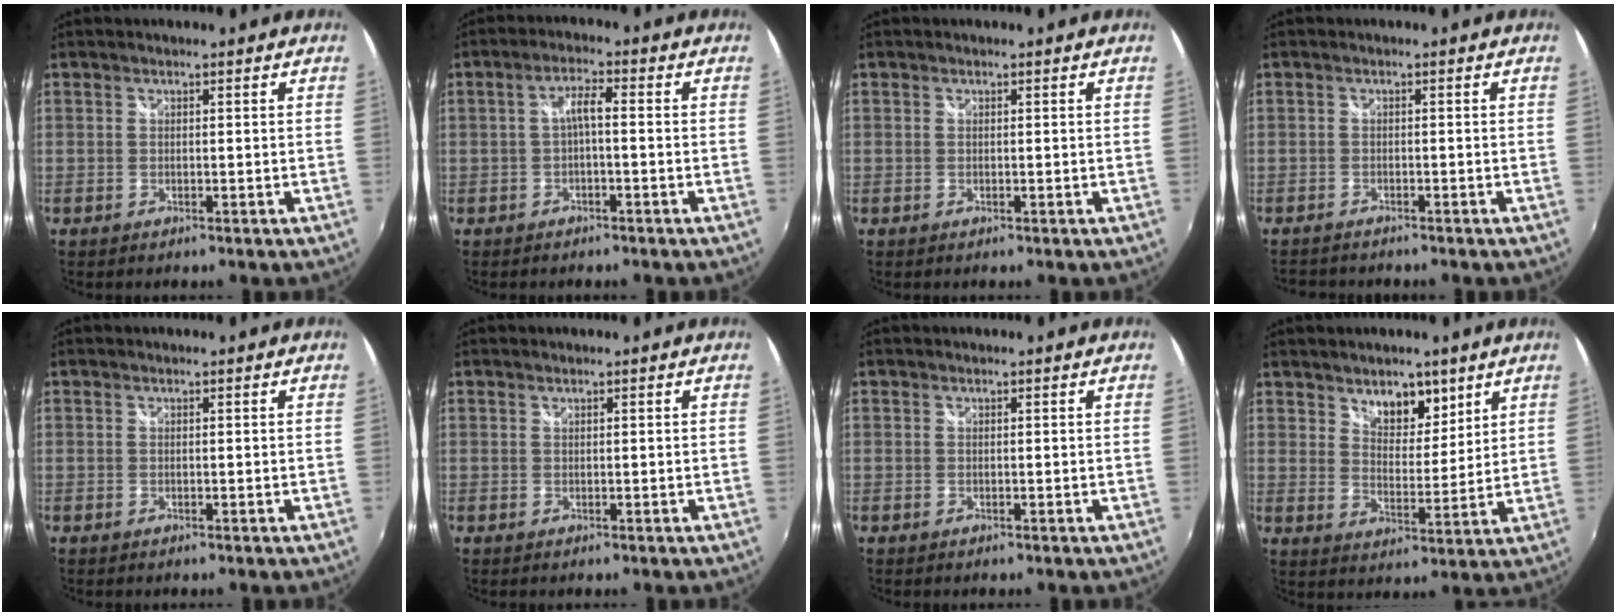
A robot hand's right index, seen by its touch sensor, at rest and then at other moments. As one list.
[{"total": 3.1, "force": [-0.7, 0.6, 3.0], "torque": [-0.057, 0.008, -0.012]}, {"total": 0.0}, {"total": 2.9, "force": [-2.7, 0.9, 0.5], "torque": [-0.025, -0.009, -0.050]}, {"total": 0.0}, {"total": 0.0}, {"total": 0.0}, {"total": 7.4, "force": [5.1, 4.0, 3.6], "torque": [-0.042, -0.004, 0.085]}]